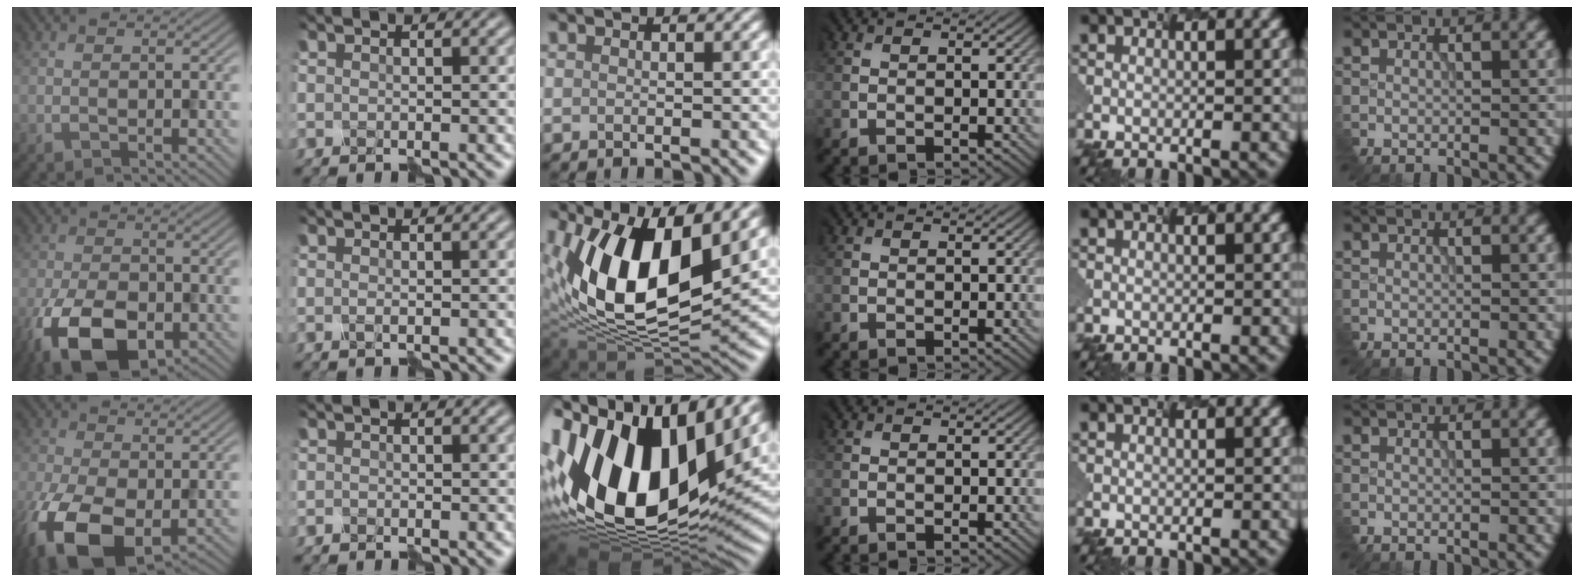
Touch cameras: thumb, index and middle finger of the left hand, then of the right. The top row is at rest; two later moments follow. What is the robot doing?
{"motion": "disassemble", "object": "velcro strap"}